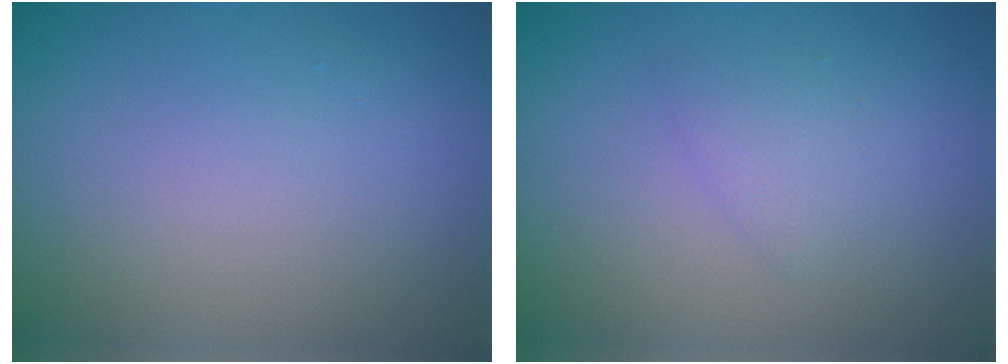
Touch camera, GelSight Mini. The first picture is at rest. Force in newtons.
{"total": 1.3, "press": 1.3, "slide": 0.1}